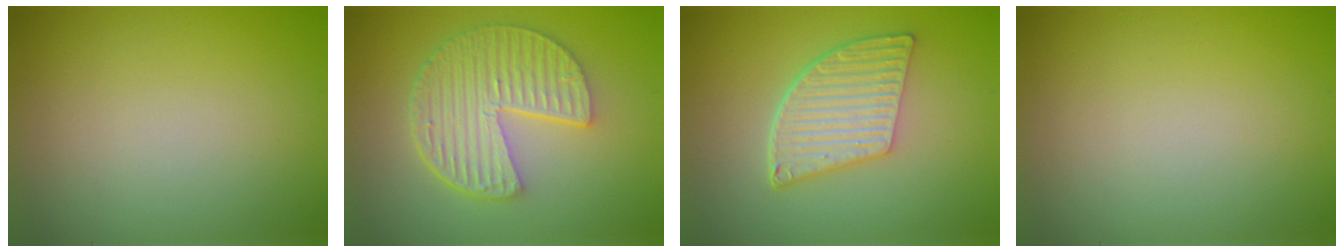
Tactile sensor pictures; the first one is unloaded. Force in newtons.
{"total": 6.2, "press": 4.4, "slide": 4.3}
{"total": 5.5, "press": 4.1, "slide": 3.7}
{"total": 0.0}